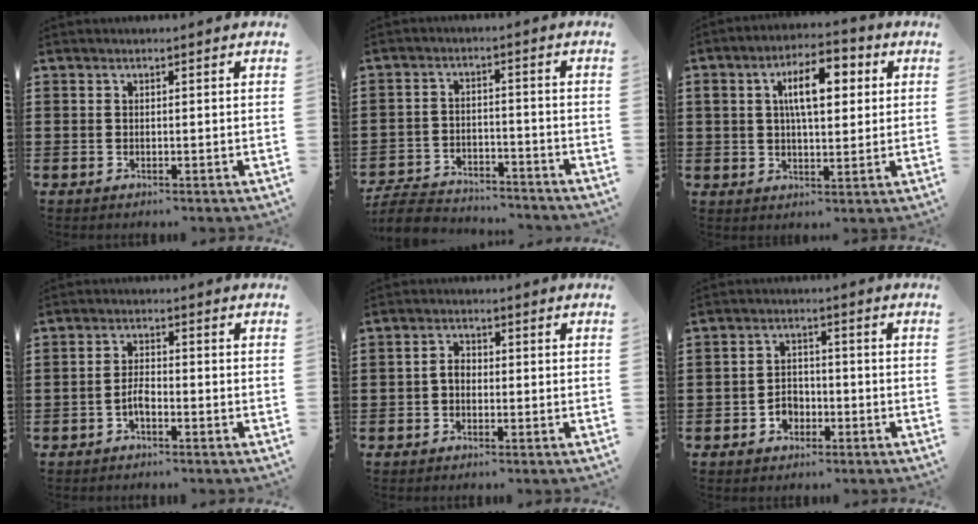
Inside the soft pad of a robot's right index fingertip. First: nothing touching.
{"total": 6.1, "force": [-5.9, 1.0, 1.1], "torque": [-0.032, 0.005, -0.119]}
{"total": 8.6, "force": [2.4, 3.8, 7.3], "torque": [-0.126, 0.006, 0.033]}
{"total": 2.9, "force": [-1.5, 1.2, 2.2], "torque": [-0.049, 0.003, -0.031]}
{"total": 2.2, "force": [-0.6, 1.4, 1.5], "torque": [-0.038, 0.001, -0.015]}
{"total": 2.9, "force": [-1.5, 2.2, 1.1], "torque": [-0.026, 0.007, -0.034]}